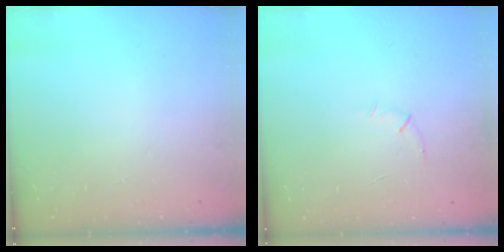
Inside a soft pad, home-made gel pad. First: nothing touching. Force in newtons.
{"total": 5.2, "press": 5.0, "slide": 1.1}